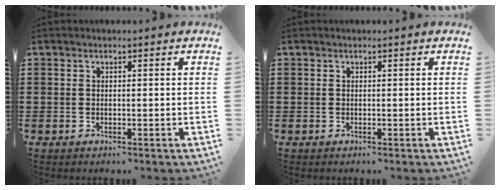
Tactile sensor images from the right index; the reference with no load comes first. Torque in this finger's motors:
{"motor_torque": [-0.62, 1.12, 0.00, 0.00]}